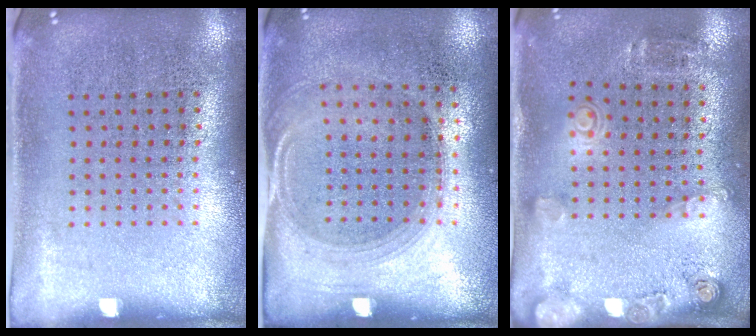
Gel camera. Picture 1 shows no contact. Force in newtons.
{"total": 1.5, "press": 1.3, "slide": 0.7}
{"total": 2.0, "press": 1.2, "slide": 1.5}